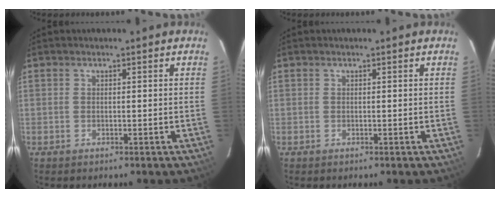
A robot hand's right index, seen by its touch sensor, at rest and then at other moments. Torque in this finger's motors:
{"motor_torque": [0.00, 0.00, 0.00, 0.01]}